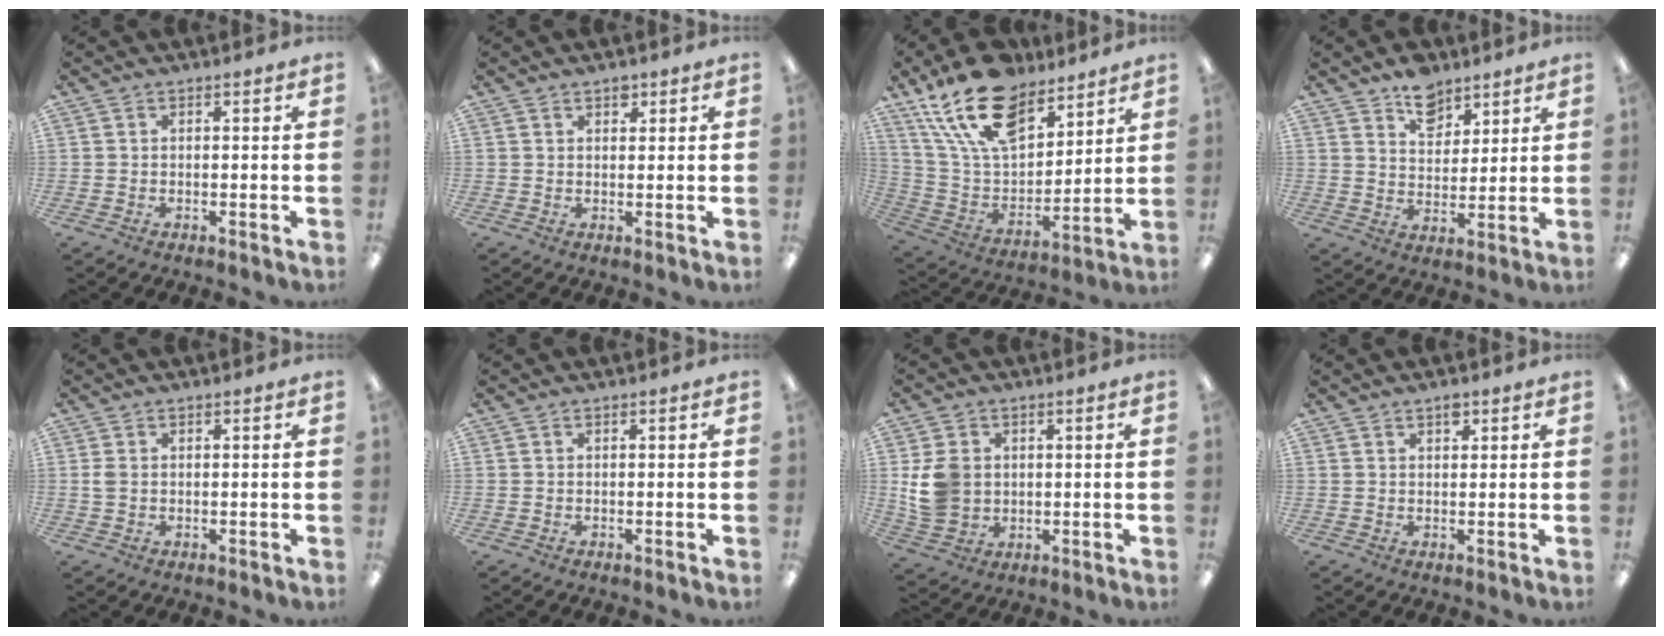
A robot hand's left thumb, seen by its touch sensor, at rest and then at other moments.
{"total": 1.9, "force": [1.4, 1.1, 0.6], "torque": [0.003, -0.006, 0.022]}
{"total": 20.3, "force": [13.7, 10.7, 10.5], "torque": [-0.206, -0.066, 0.251]}
{"total": 8.3, "force": [6.3, 4.9, 2.4], "torque": [-0.021, -0.039, 0.112]}
{"total": 1.8, "force": [0.2, 1.2, 1.3], "torque": [-0.027, 0.005, 0.002]}
{"total": 0.0}
{"total": 8.5, "force": [1.1, 7.3, 4.2], "torque": [-0.089, 0.011, 0.025]}
{"total": 2.0, "force": [1.5, 1.1, 0.9], "torque": [-0.003, -0.006, 0.023]}